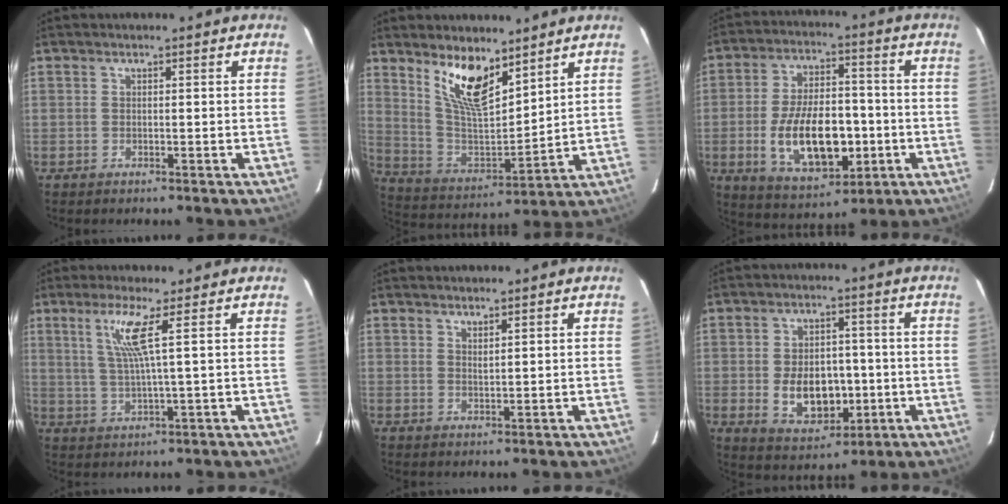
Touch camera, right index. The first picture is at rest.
{"total": 12.8, "force": [8.6, 4.5, 8.3], "torque": [-0.159, -0.006, 0.174]}
{"total": 16.5, "force": [-3.7, 8.5, 13.7], "torque": [-0.262, 0.001, -0.042]}
{"total": 6.0, "force": [2.5, -1.1, 5.4], "torque": [-0.102, -0.005, 0.053]}
{"total": 1.3, "force": [1.1, 0.2, 0.7], "torque": [-0.013, 0.000, 0.019]}
{"total": 10.7, "force": [-1.8, 7.2, 7.7], "torque": [-0.153, -0.001, -0.011]}